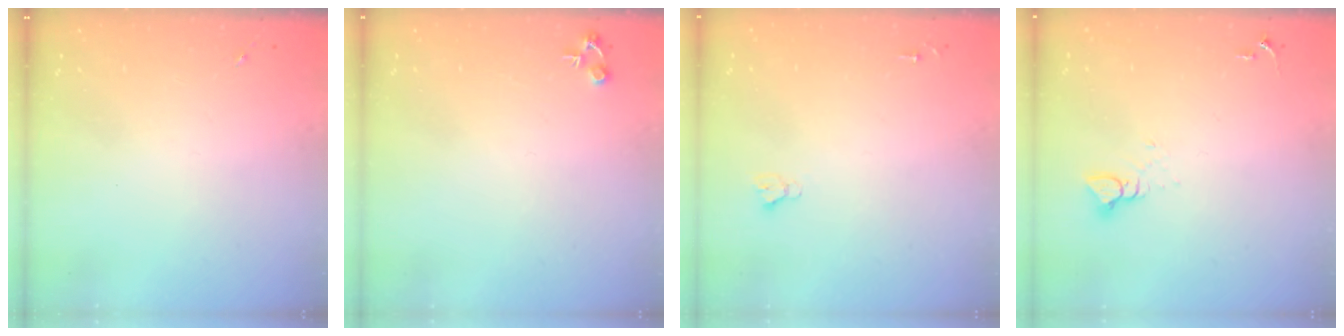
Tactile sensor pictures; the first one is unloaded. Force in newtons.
{"total": 4.7, "press": 4.7, "slide": 0.2}
{"total": 2.7, "press": 2.7, "slide": 0.0}
{"total": 3.9, "press": 3.9, "slide": 0.4}